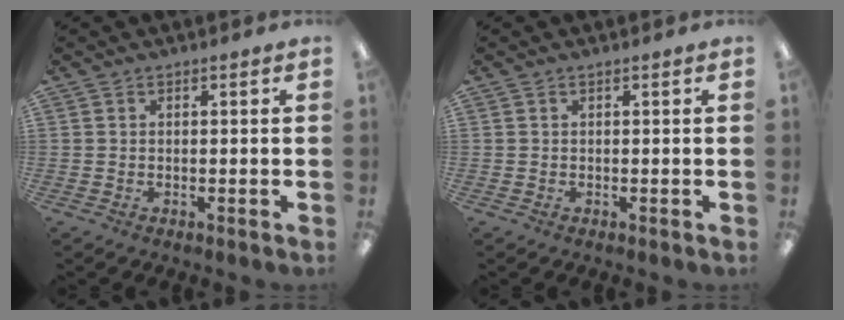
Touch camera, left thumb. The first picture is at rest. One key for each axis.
{"total": 0.0}